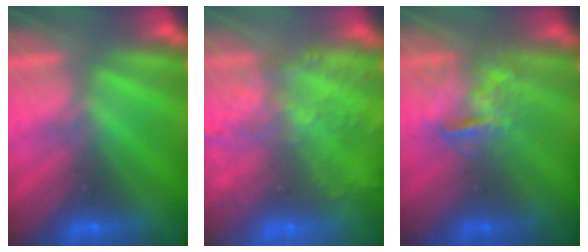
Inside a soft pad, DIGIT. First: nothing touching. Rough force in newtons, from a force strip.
{"total": 8.1}
{"total": 3.6}